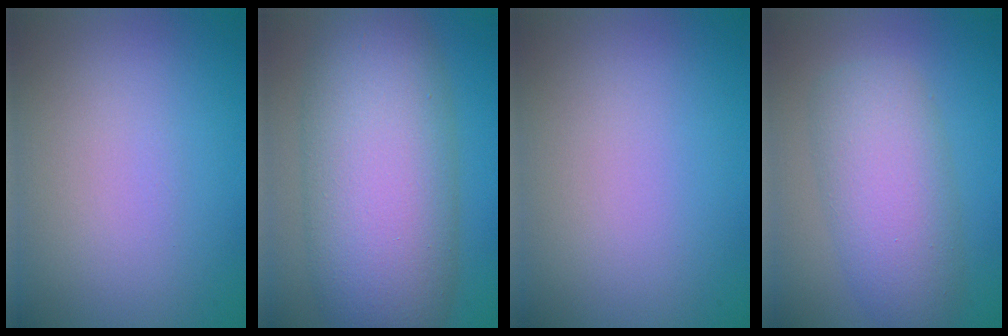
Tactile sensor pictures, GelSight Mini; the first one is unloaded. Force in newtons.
{"total": 12.5, "press": 12.5, "slide": 0.5}
{"total": 0.0}
{"total": 6.1, "press": 6.1, "slide": 0.1}